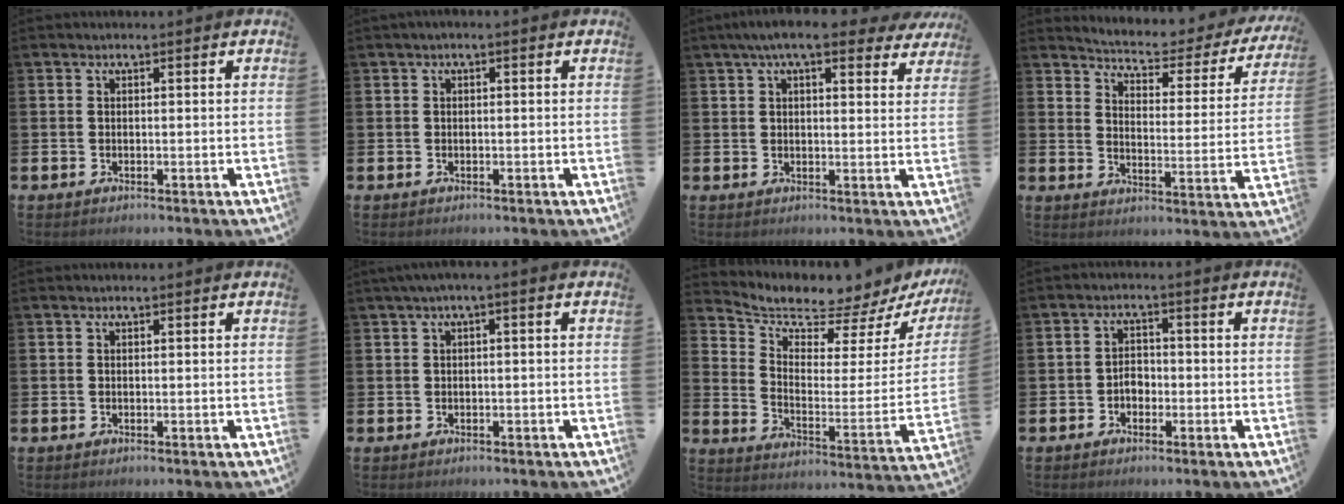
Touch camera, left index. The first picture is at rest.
{"total": 0.6, "force": [-0.2, 0.1, 0.5], "torque": [-0.011, 0.003, -0.004]}
{"total": 6.9, "force": [5.6, 1.6, 3.7], "torque": [-0.064, -0.013, 0.096]}
{"total": 4.3, "force": [4.1, 0.9, 1.1], "torque": [-0.046, -0.038, 0.062]}
{"total": 0.0}
{"total": 1.1, "force": [-0.2, 0.0, 1.1], "torque": [-0.019, 0.000, -0.004]}
{"total": 6.1, "force": [5.9, 1.1, 0.8], "torque": [-0.045, -0.066, 0.094]}
{"total": 2.3, "force": [-1.0, 1.7, 1.2], "torque": [-0.024, 0.007, -0.022]}